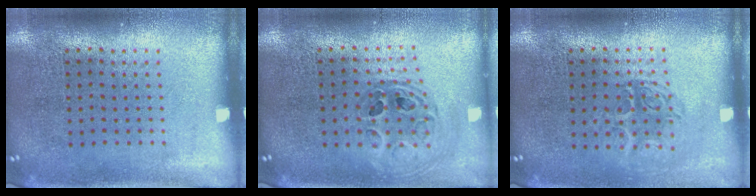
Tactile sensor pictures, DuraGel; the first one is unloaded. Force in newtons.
{"total": 1.0, "press": 0.9, "slide": 0.3}
{"total": 1.2, "press": 1.1, "slide": 0.4}